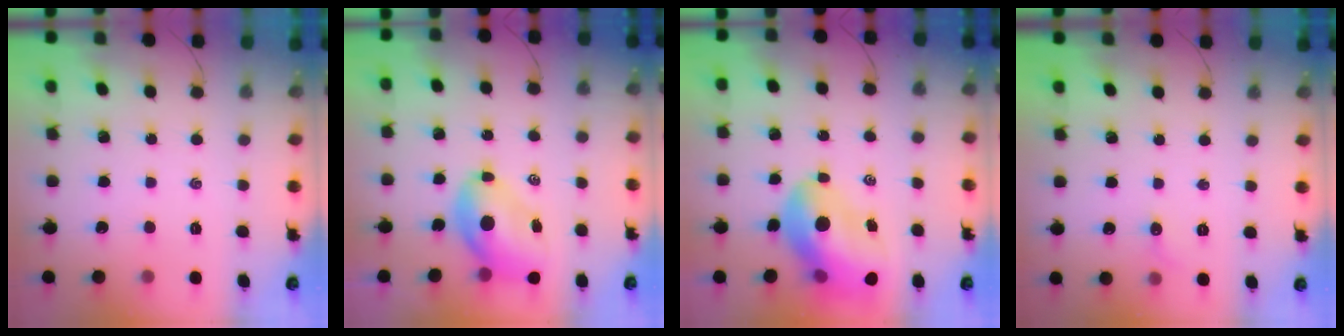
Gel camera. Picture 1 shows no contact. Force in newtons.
{"total": 8.0, "press": 7.7, "slide": 2.2}
{"total": 15.6, "press": 14.9, "slide": 4.6}
{"total": 3.6, "press": 3.4, "slide": 1.2}